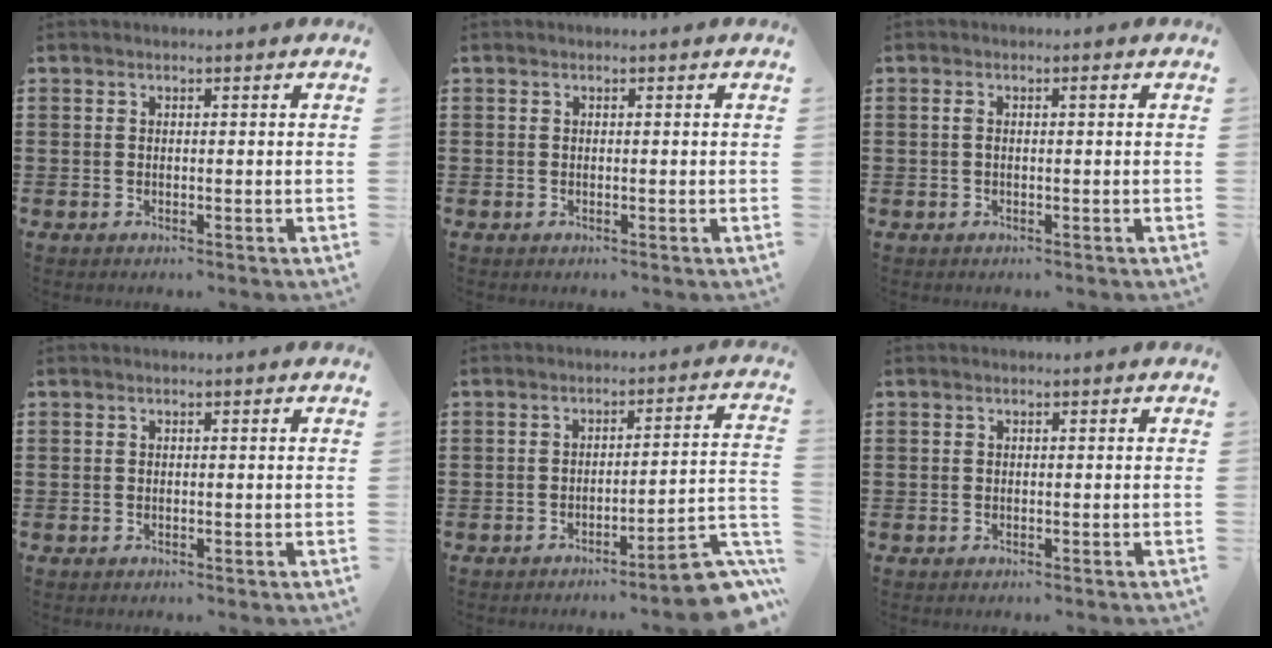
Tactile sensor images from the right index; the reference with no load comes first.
{"total": 0.0}
{"total": 1.2, "force": [0.1, 0.2, 1.1], "torque": [-0.022, 0.002, 0.000]}
{"total": 0.0}
{"total": 7.0, "force": [-5.2, 0.9, 4.6], "torque": [-0.068, 0.002, -0.095]}
{"total": 0.0}